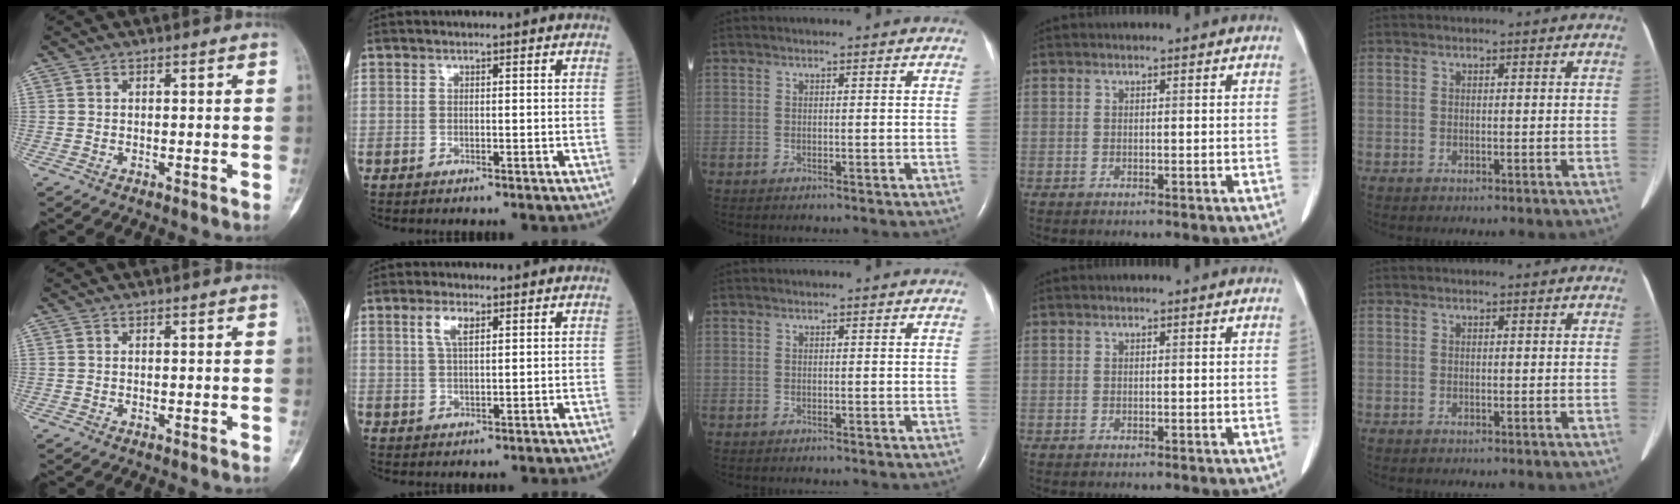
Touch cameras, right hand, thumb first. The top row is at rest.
{"index": {"total": 3.5, "force": [1.7, 1.1, 2.9], "torque": [-0.063, 0.007, 0.037]}}